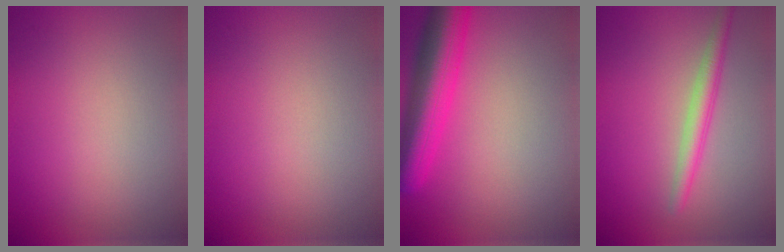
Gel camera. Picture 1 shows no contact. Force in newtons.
{"total": 0.0}
{"total": 7.0, "press": 7.0, "slide": 0.3}
{"total": 2.5, "press": 2.5, "slide": 0.0}